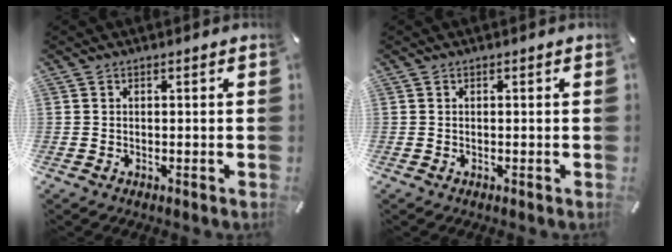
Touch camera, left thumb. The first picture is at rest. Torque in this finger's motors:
{"motor_torque": [0.00, 0.00, -0.03, 0.05, 0.00]}